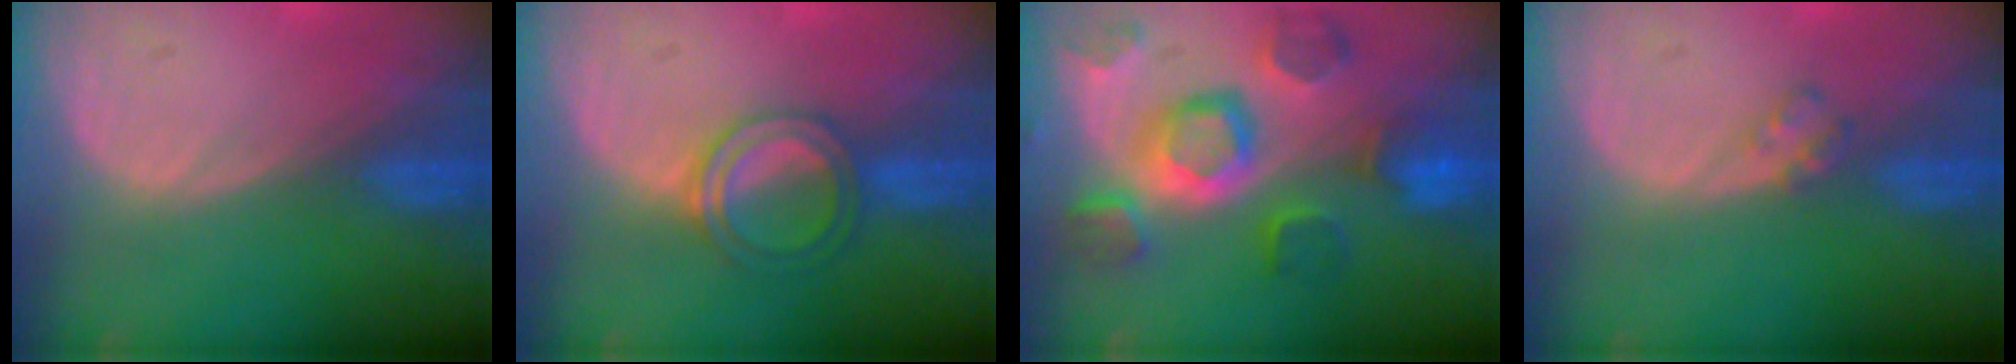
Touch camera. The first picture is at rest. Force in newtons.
{"total": 4.9, "press": 4.8, "slide": 1.1}
{"total": 11.5, "press": 10.0, "slide": 5.6}
{"total": 1.7, "press": 1.7, "slide": 0.3}